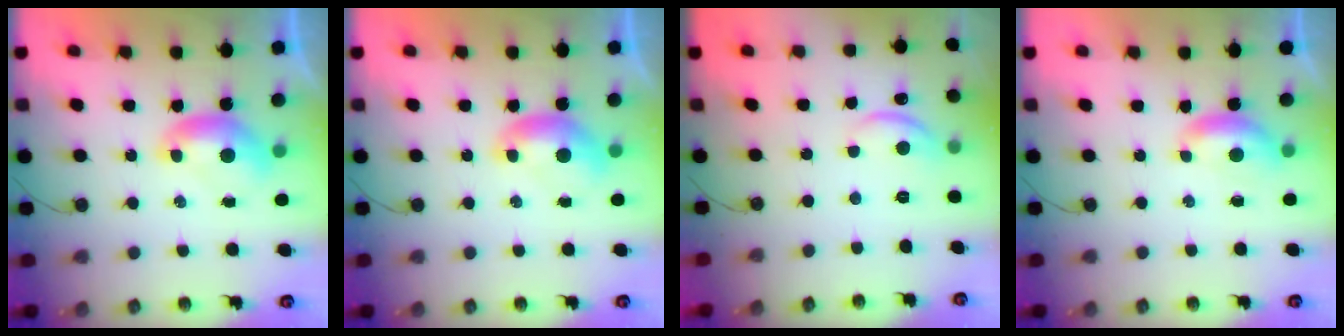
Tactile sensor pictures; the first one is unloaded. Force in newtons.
{"total": 0.0}
{"total": 4.7, "press": 4.7, "slide": 0.5}
{"total": 1.1, "press": 1.0, "slide": 0.5}